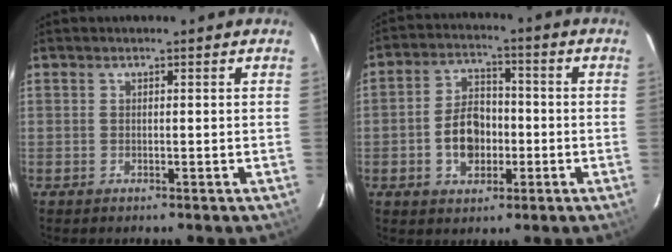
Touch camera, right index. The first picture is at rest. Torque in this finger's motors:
{"motor_torque": [1.84, -0.19, 0.31, 0.09]}